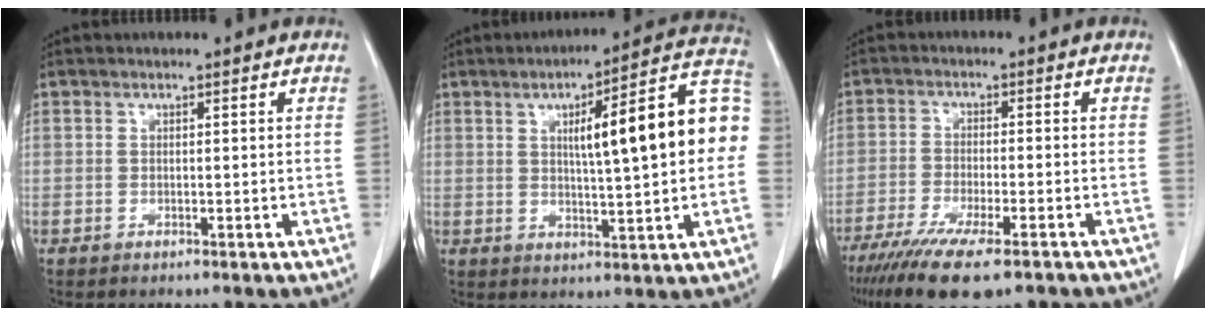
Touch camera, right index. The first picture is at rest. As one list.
[{"total": 17.1, "force": [2.3, 2.3, 16.8], "torque": [-0.226, 0.042, 0.030]}, {"total": 13.2, "force": [-9.6, 2.2, 8.7], "torque": [-0.151, -0.032, -0.154]}]